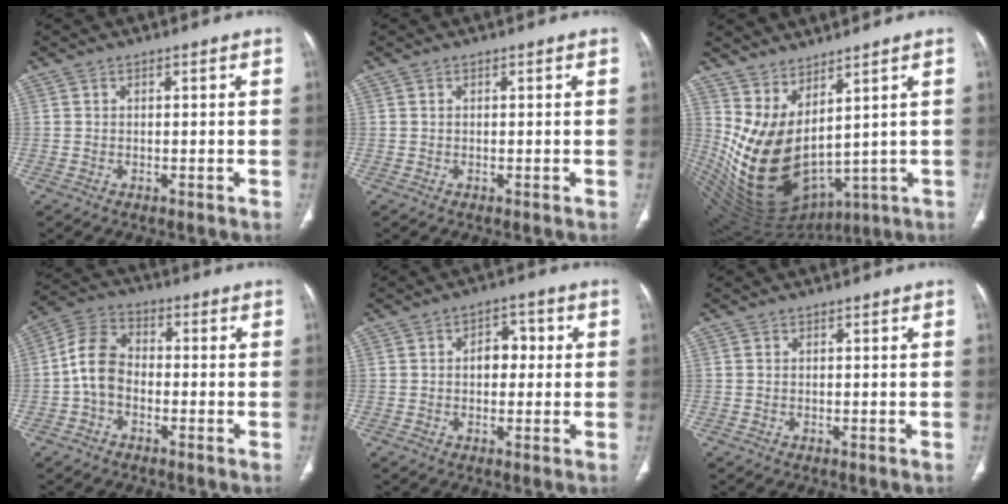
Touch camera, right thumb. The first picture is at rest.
{"total": 0.0}
{"total": 14.6, "force": [4.5, 7.2, 11.8], "torque": [-0.202, -0.053, 0.121]}
{"total": 7.9, "force": [-1.7, 5.6, 5.3], "torque": [-0.089, 0.031, -0.046]}
{"total": 5.0, "force": [0.4, 3.5, 3.6], "torque": [-0.028, 0.015, 0.000]}
{"total": 0.0}